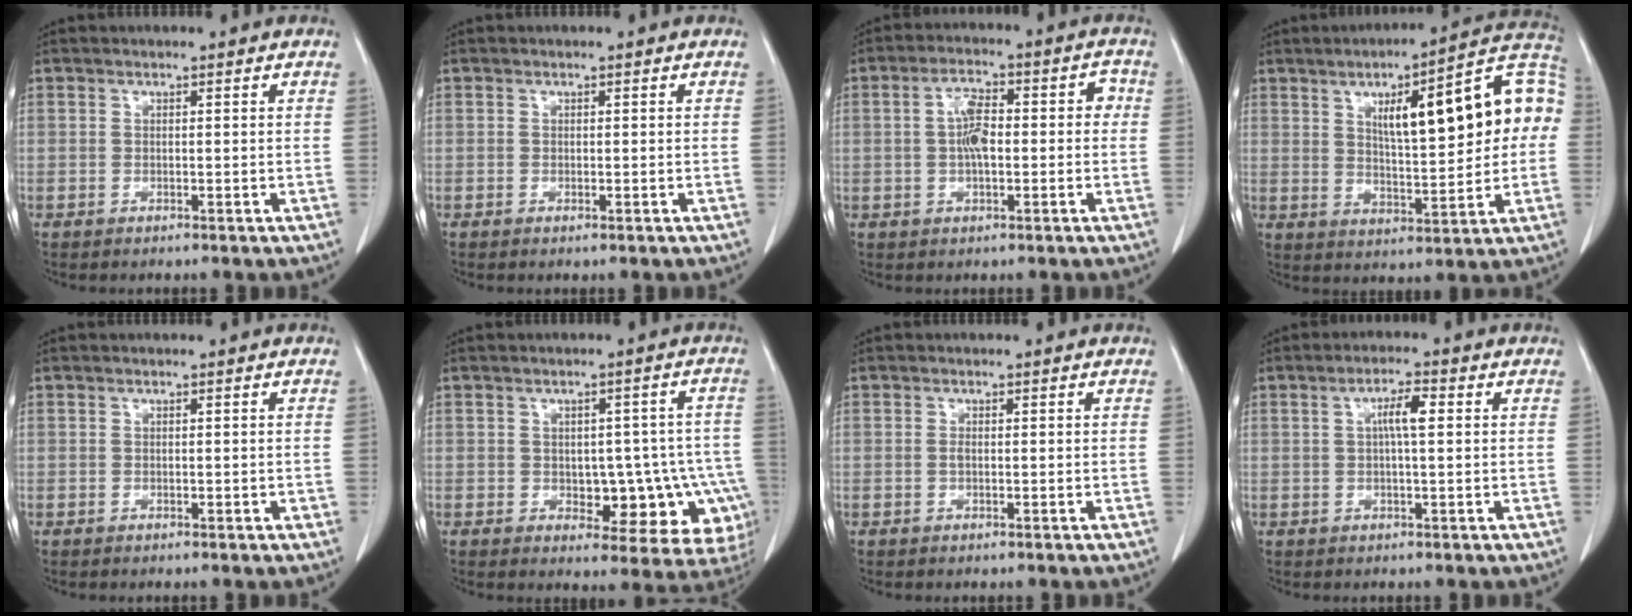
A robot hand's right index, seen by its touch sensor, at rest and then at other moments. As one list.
[{"total": 0.0}, {"total": 7.2, "force": [0.0, 3.0, 6.5], "torque": [-0.107, 0.031, -0.001]}, {"total": 18.9, "force": [3.8, 4.6, 17.9], "torque": [-0.251, 0.037, 0.054]}, {"total": 0.6, "force": [-0.1, 0.4, 0.5], "torque": [-0.006, 0.001, 0.000]}, {"total": 13.0, "force": [-3.6, 7.0, 10.3], "torque": [-0.079, 0.025, -0.032]}, {"total": 0.6, "force": [-0.1, 0.1, 0.6], "torque": [-0.015, 0.000, -0.001]}, {"total": 3.8, "force": [0.7, 0.5, 3.7], "torque": [-0.067, 0.007, 0.010]}]